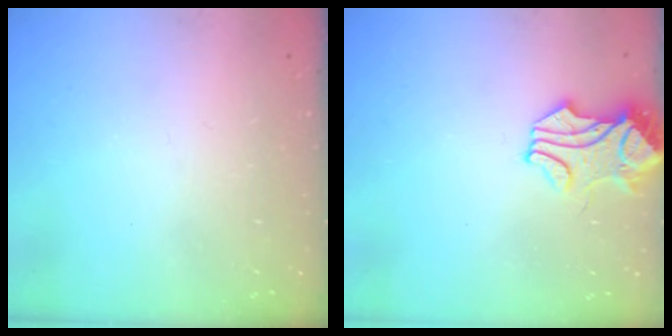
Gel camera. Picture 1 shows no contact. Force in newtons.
{"total": 1.8, "press": 1.7, "slide": 0.5}